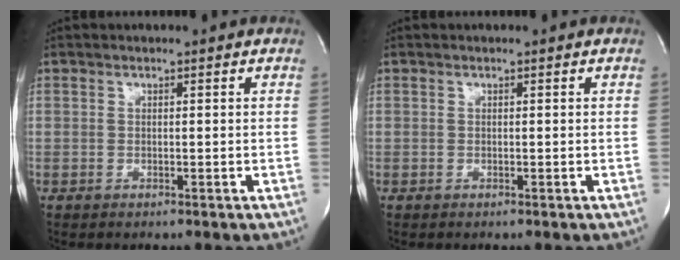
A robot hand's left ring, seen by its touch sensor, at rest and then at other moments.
{"total": 0.0}